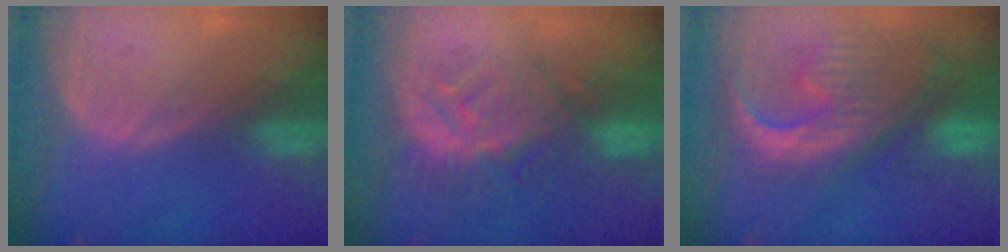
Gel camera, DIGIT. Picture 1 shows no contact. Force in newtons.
{"total": 9.2, "press": 8.8, "slide": 2.6}
{"total": 13.4, "press": 11.5, "slide": 6.8}